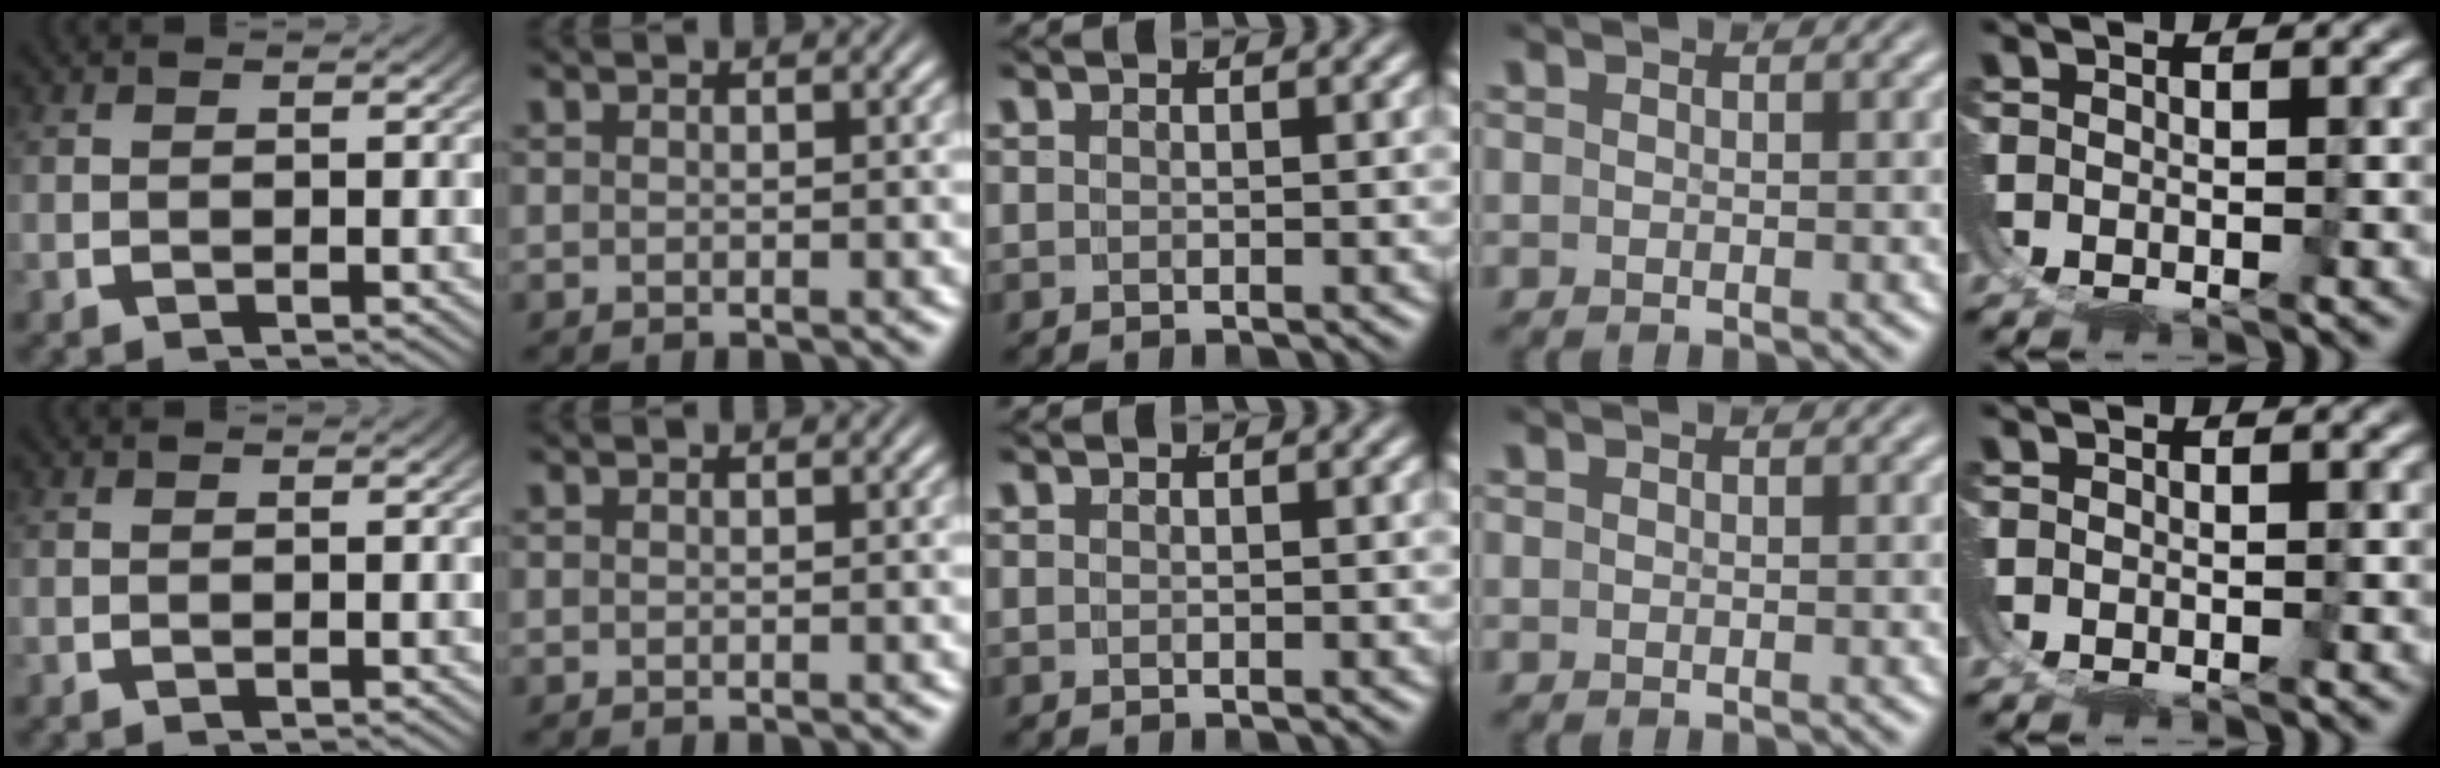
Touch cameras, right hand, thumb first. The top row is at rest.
{}